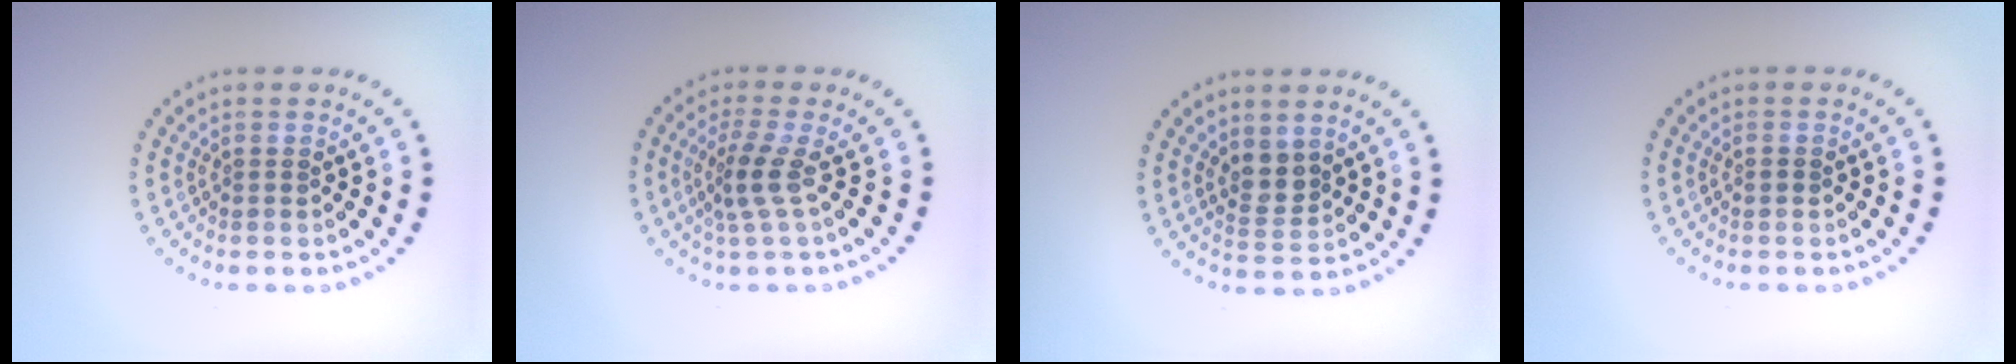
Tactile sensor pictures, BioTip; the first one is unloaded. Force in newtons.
{"total": 2.5, "press": 1.8, "slide": 1.7}
{"total": 2.1, "press": 1.8, "slide": 1.0}
{"total": 0.5, "press": 0.5, "slide": 0.1}